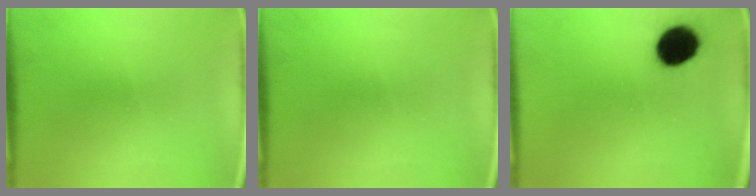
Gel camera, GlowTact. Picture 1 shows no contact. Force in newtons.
{"total": 0.0}
{"total": 10.4}